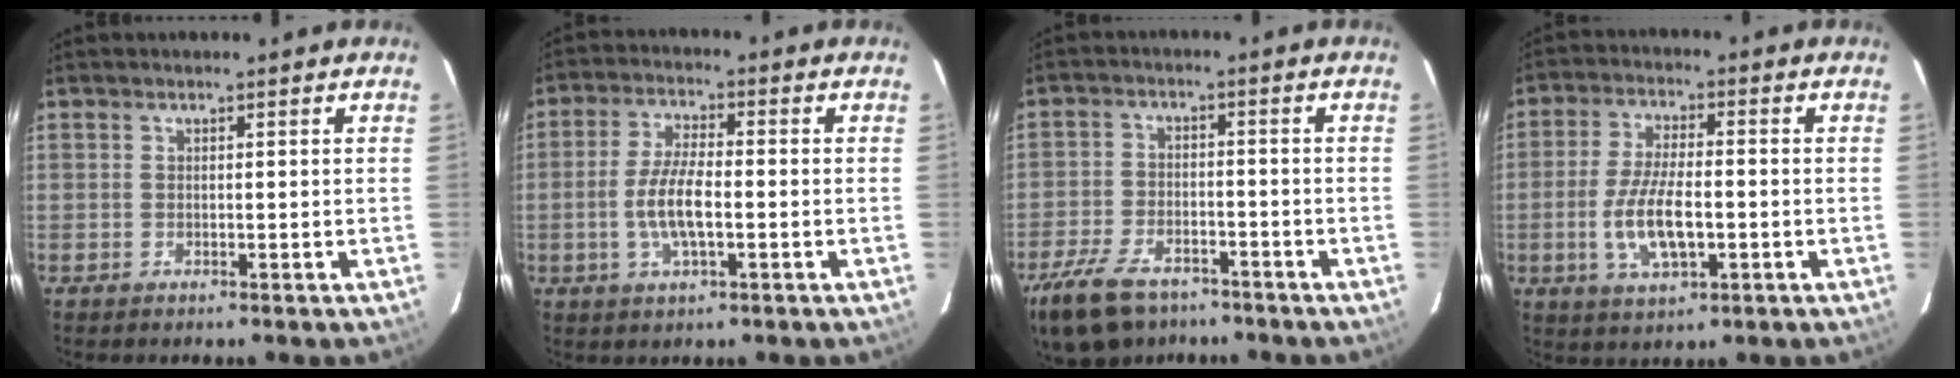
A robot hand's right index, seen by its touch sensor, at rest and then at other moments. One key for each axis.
{"total": 7.6, "fx": -1.7, "fy": 2.5, "fz": 7.0, "tx": -0.143, "ty": 0.000, "tz": -0.033}
{"total": 13.3, "fx": -9.4, "fy": 6.6, "fz": 6.5, "tx": -0.162, "ty": -0.013, "tz": -0.164}
{"total": 9.9, "fx": -2.3, "fy": 3.8, "fz": 8.8, "tx": -0.178, "ty": -0.007, "tz": -0.040}